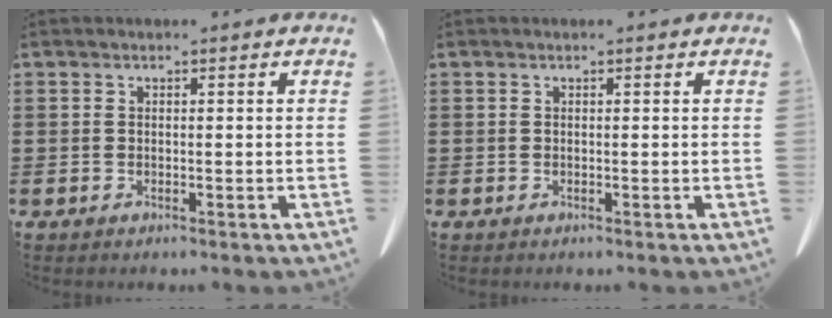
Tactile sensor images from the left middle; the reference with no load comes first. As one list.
[{"total": 0.0}]